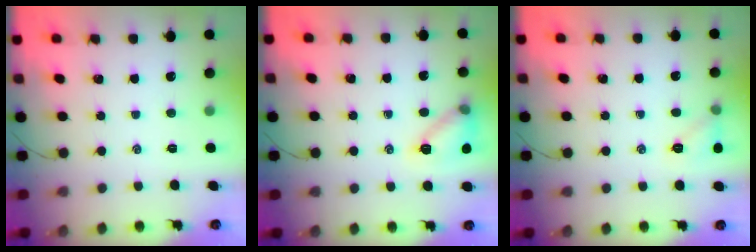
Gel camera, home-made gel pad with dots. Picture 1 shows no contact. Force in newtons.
{"total": 11.6, "press": 11.6, "slide": 0.3}
{"total": 6.3, "press": 6.0, "slide": 1.9}